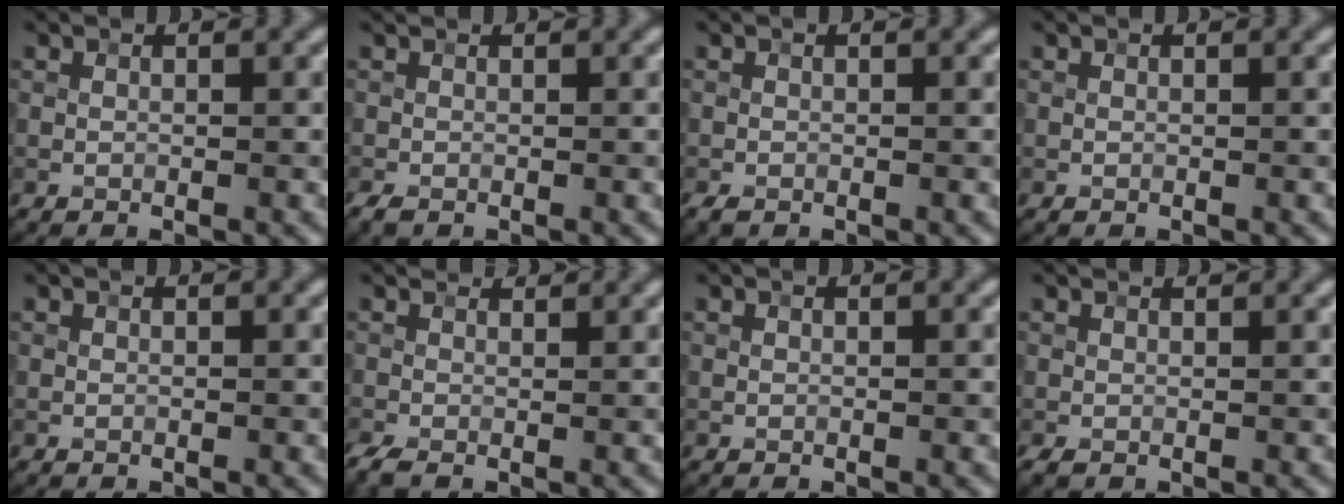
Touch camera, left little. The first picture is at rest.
{"total": 1.1, "force": [-0.6, 0.7, 0.6], "torque": [-0.021, -0.004, -0.013]}
{"total": 1.0, "force": [-0.6, 0.6, 0.5], "torque": [-0.015, -0.003, -0.015]}
{"total": 0.0}
{"total": 0.0}
{"total": 2.4, "force": [-0.4, 1.5, 1.8], "torque": [-0.058, -0.003, -0.017]}
{"total": 0.0}
{"total": 0.9, "force": [0.3, 0.7, 0.6], "torque": [-0.021, 0.003, 0.004]}